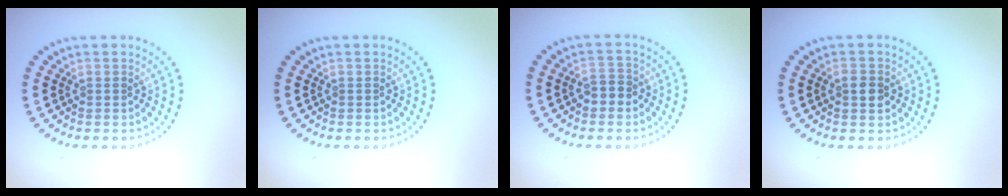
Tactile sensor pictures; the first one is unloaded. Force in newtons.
{"total": 0.0}
{"total": 1.7, "press": 1.7, "slide": 0.3}
{"total": 2.2, "press": 2.2, "slide": 0.1}